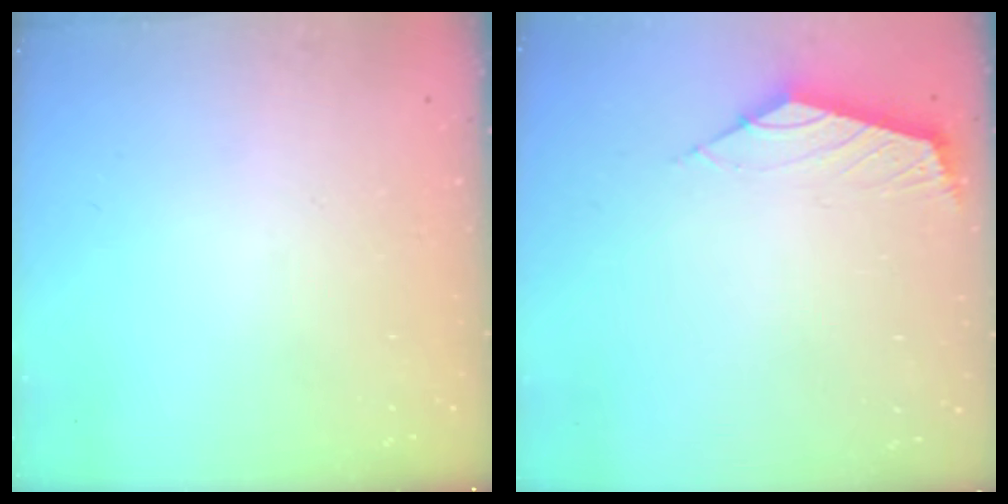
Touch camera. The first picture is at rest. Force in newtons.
{"total": 2.4, "press": 2.4, "slide": 0.6}